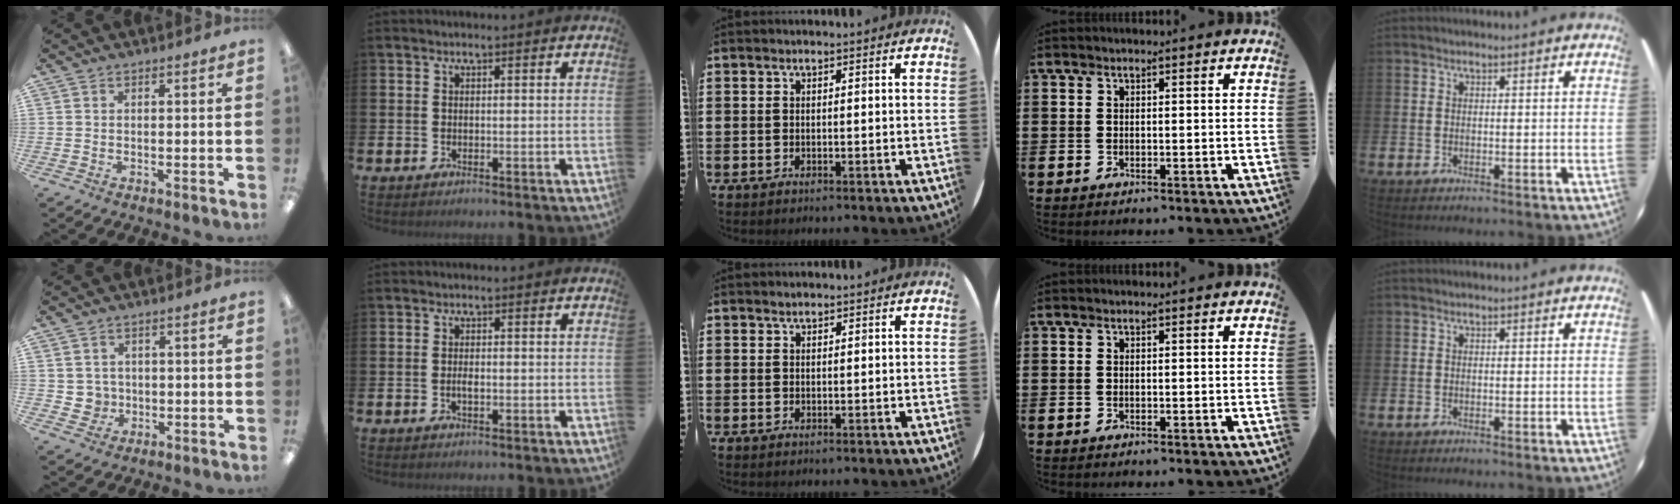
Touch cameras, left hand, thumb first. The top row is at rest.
{"thumb": {"total": 3.3, "force": [0.5, 3.3, 0.2], "torque": [-0.005, 0.002, 0.009]}, "index": {"total": 1.1, "force": [-0.2, 0.4, 1.0], "torque": [-0.013, -0.003, -0.005]}, "middle": {"total": 0.6, "force": [0.6, 0.1, 0.0], "torque": [-0.001, 0.001, 0.012]}}